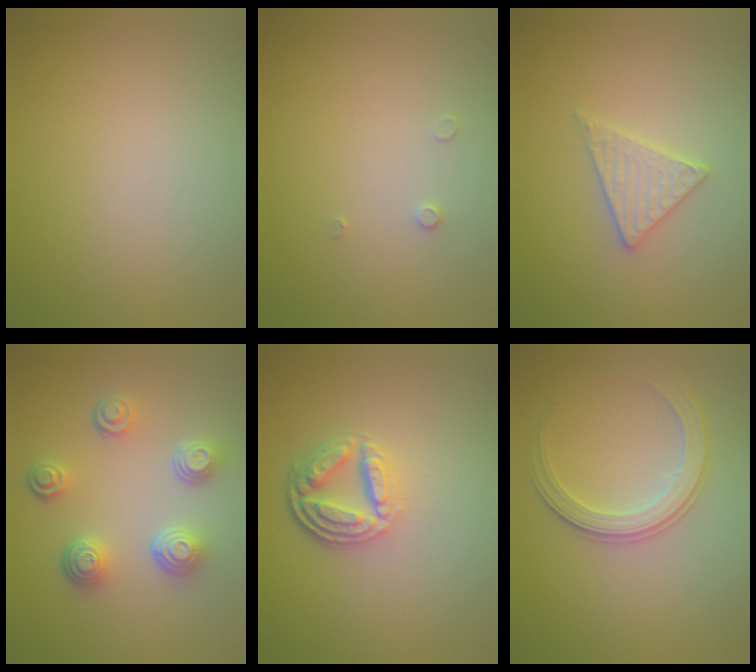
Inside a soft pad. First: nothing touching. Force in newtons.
{"total": 0.6, "press": 0.6, "slide": 0.2}
{"total": 2.6, "press": 2.6, "slide": 0.3}
{"total": 4.4, "press": 3.5, "slide": 2.7}
{"total": 4.5, "press": 3.4, "slide": 2.9}
{"total": 2.9, "press": 2.8, "slide": 0.5}